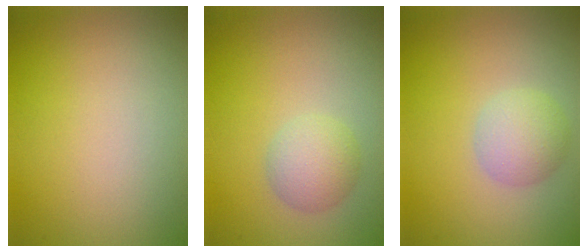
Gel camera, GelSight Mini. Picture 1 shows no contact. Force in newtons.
{"total": 2.7, "press": 2.7, "slide": 0.1}
{"total": 2.9, "press": 2.9, "slide": 0.0}